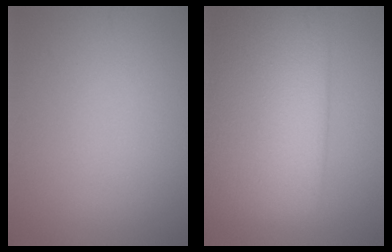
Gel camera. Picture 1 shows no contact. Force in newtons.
{"total": 11.9, "press": 11.9, "slide": 0.4}